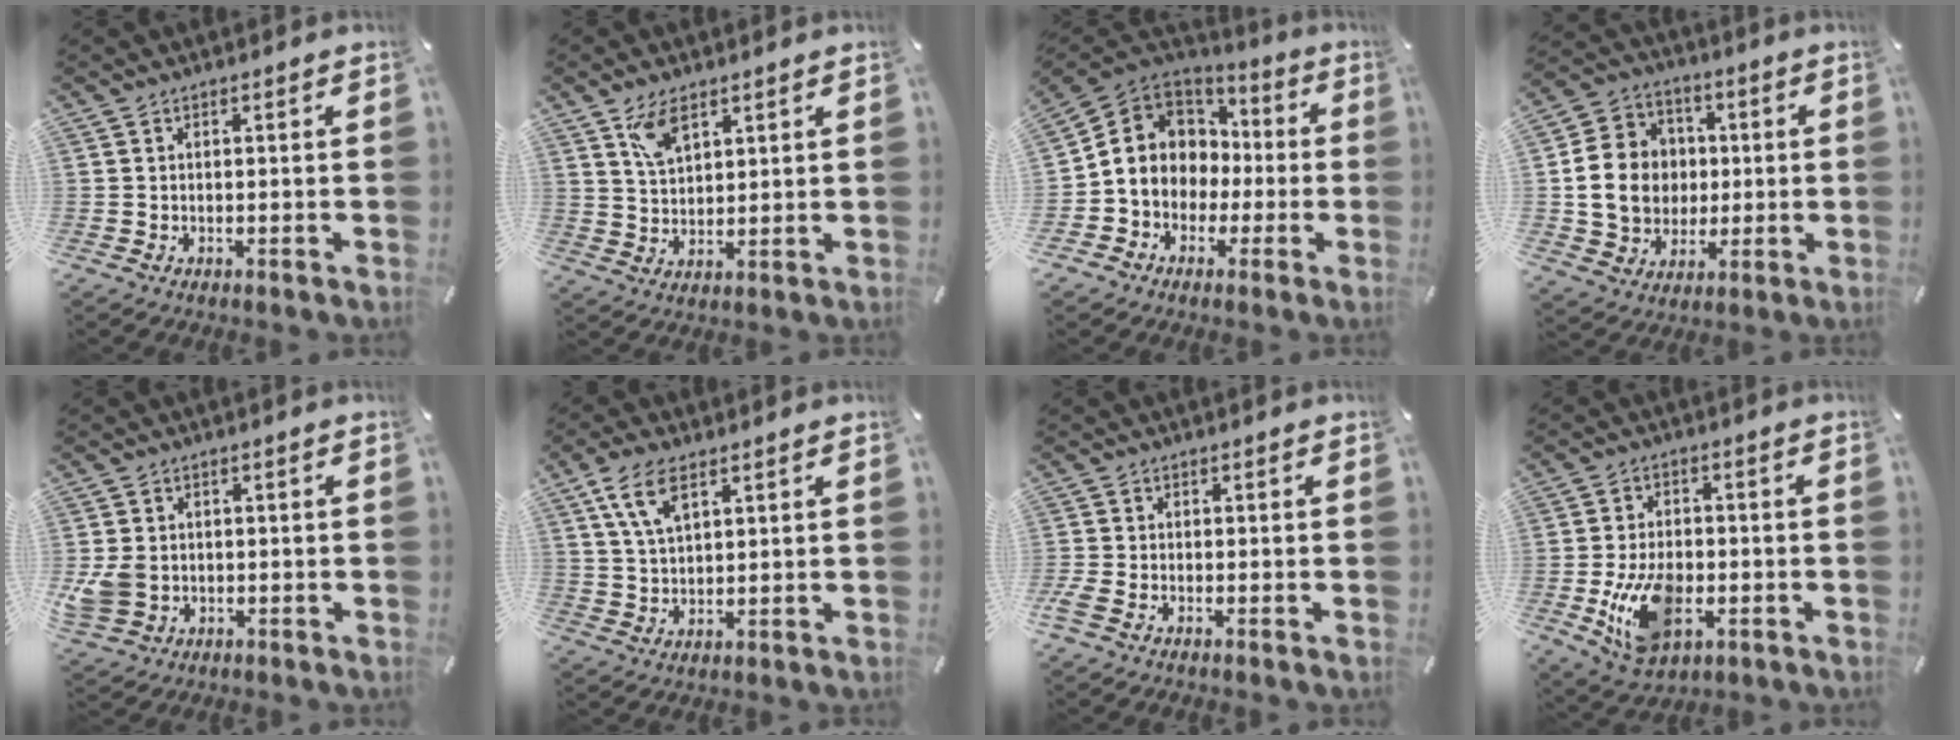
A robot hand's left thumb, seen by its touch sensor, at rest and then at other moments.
{"total": 6.5, "force": [4.0, 3.3, 3.9], "torque": [-0.078, -0.003, 0.074]}
{"total": 10.6, "force": [-1.9, 10.1, 2.6], "torque": [-0.075, 0.010, -0.029]}
{"total": 14.7, "force": [0.1, 13.1, 6.5], "torque": [-0.134, 0.014, 0.008]}
{"total": 6.4, "force": [-0.7, 5.5, 3.1], "torque": [-0.084, 0.008, -0.010]}
{"total": 8.0, "force": [4.2, 3.9, 5.5], "torque": [-0.125, 0.002, 0.079]}
{"total": 2.2, "force": [-1.2, 1.0, 1.5], "torque": [-0.044, -0.006, -0.026]}
{"total": 13.4, "force": [-3.3, 8.9, 9.5], "torque": [-0.182, -0.006, -0.059]}